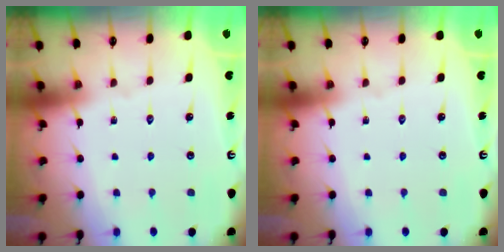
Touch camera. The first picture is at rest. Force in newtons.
{"total": 0.0}